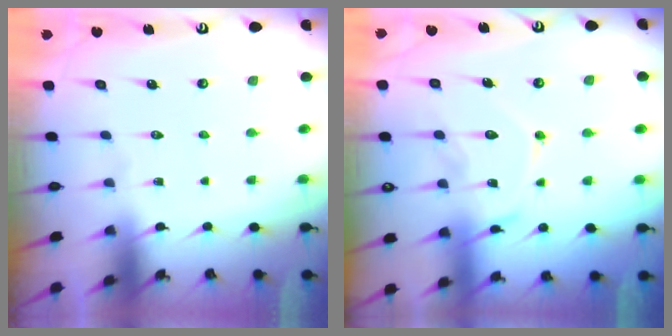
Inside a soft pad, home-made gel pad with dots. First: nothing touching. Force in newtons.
{"total": 14.0, "press": 14.0, "slide": 1.2}